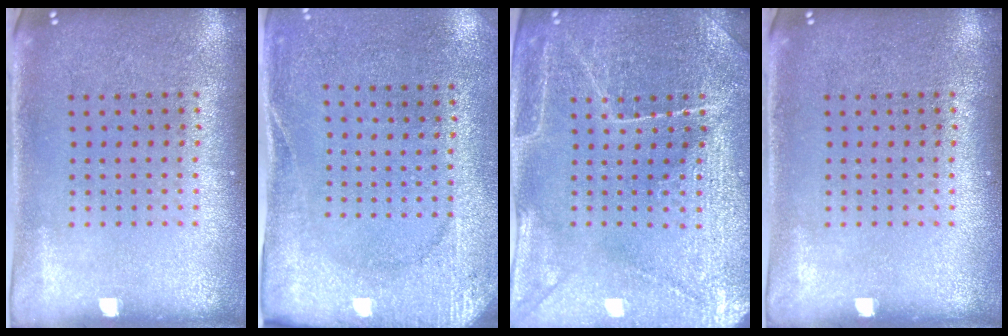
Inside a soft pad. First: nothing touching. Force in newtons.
{"total": 2.7, "press": 2.3, "slide": 1.3}
{"total": 3.8, "press": 3.7, "slide": 0.9}
{"total": 0.0}